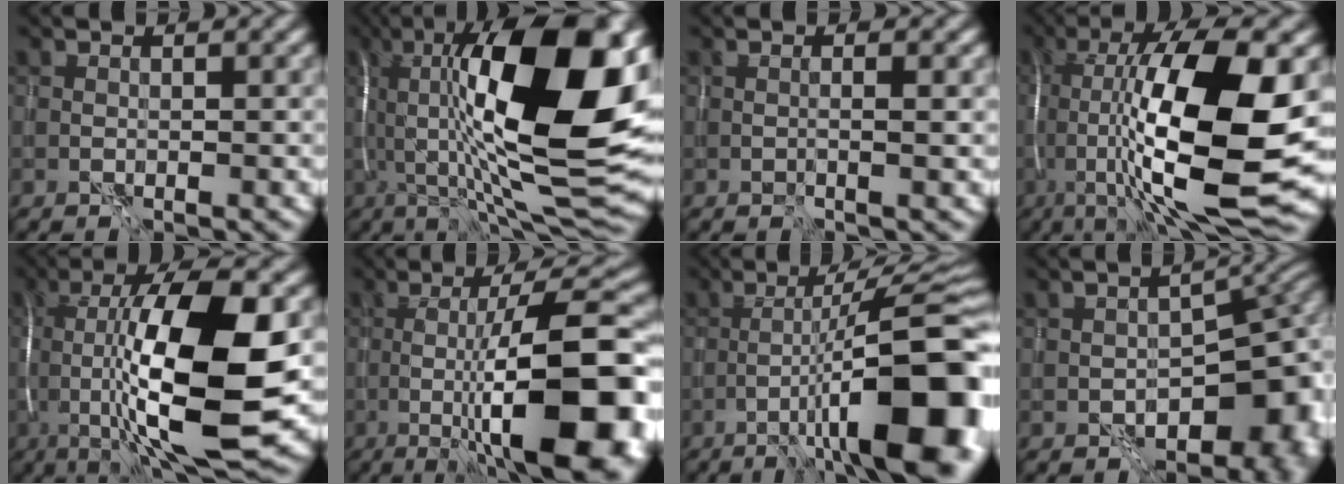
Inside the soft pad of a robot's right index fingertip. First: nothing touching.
{"total": 18.9, "force": [3.3, 6.4, 17.4], "torque": [-0.282, 0.026, 0.046]}
{"total": 1.1, "force": [0.0, -0.1, 1.1], "torque": [-0.020, 0.001, -0.002]}
{"total": 15.7, "force": [-1.5, 3.9, 15.1], "torque": [-0.254, 0.018, -0.024]}
{"total": 14.1, "force": [-1.4, 3.3, 13.7], "torque": [-0.233, 0.013, -0.028]}
{"total": 13.9, "force": [-2.1, 3.5, 13.3], "torque": [-0.172, 0.008, -0.034]}
{"total": 13.5, "force": [-5.1, 1.9, 12.3], "torque": [-0.177, 0.026, -0.074]}
{"total": 11.9, "force": [-4.6, 6.6, 8.7], "torque": [-0.067, -0.011, -0.068]}